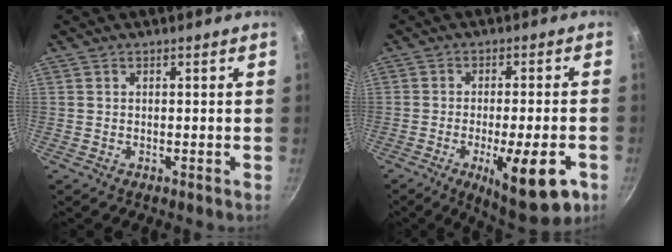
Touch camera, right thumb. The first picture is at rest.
{"total": 14.4, "force": [-5.7, 3.9, 12.6], "torque": [-0.162, 0.007, -0.076]}